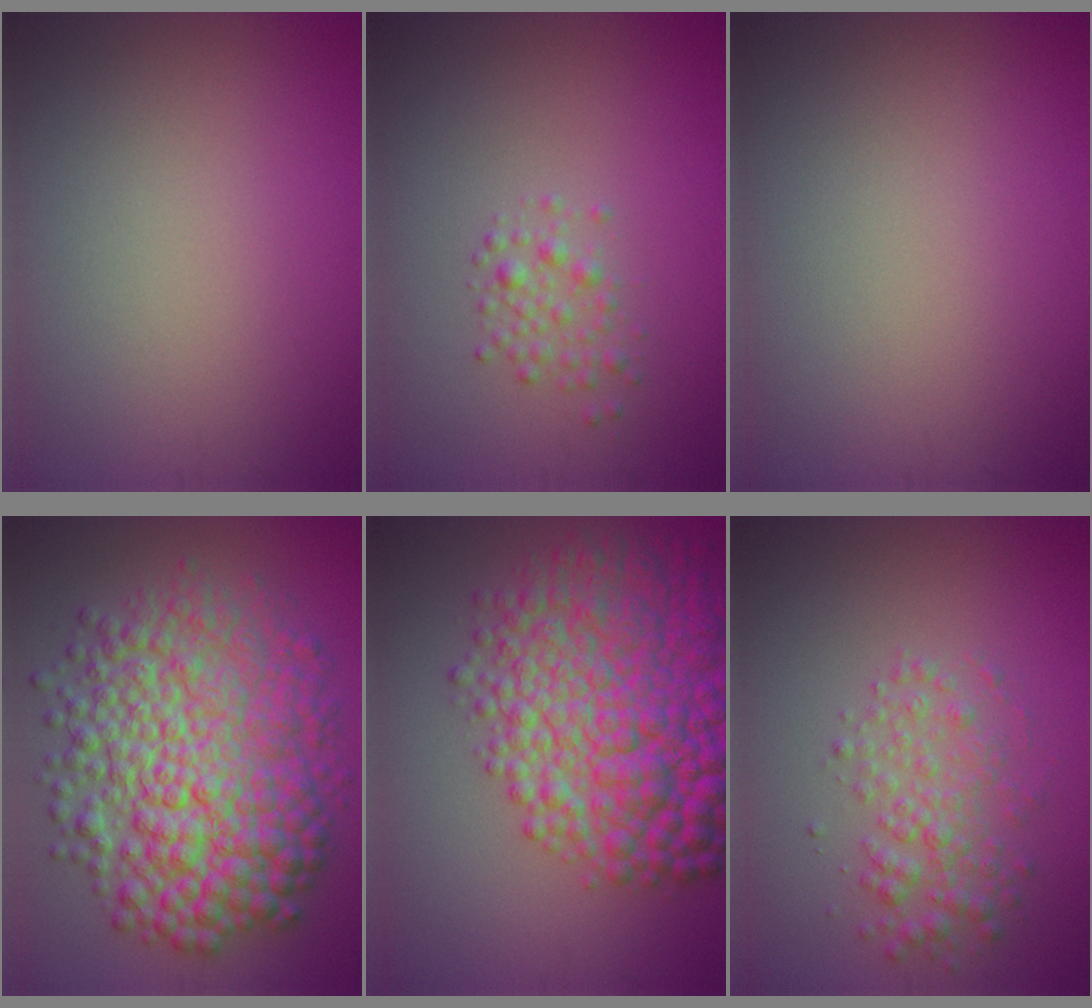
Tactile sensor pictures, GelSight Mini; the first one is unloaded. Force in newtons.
{"total": 1.6, "press": 1.6, "slide": 0.1}
{"total": 0.0}
{"total": 11.5, "press": 11.5, "slide": 0.1}
{"total": 11.5, "press": 11.5, "slide": 0.2}
{"total": 3.0, "press": 3.0, "slide": 0.0}